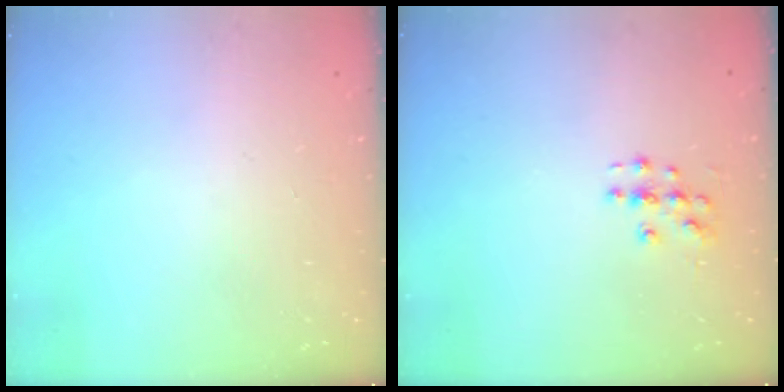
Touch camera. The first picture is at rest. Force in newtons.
{"total": 3.7, "press": 3.7, "slide": 0.1}